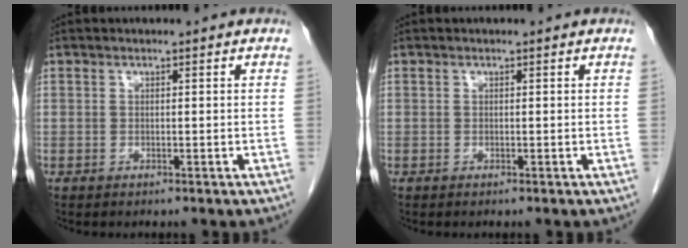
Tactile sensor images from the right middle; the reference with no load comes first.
{"total": 0.0}